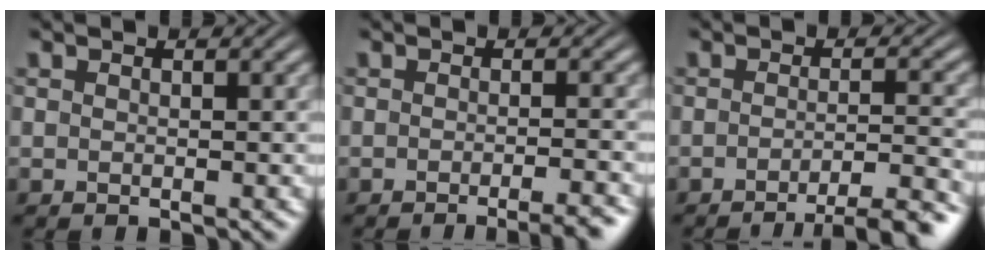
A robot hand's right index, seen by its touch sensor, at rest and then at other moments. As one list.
[{"total": 3.4, "force": [-2.9, 0.3, 1.8], "torque": [-0.014, 0.002, -0.050]}, {"total": 5.3, "force": [-4.3, 0.7, 3.0], "torque": [-0.035, -0.012, -0.067]}]